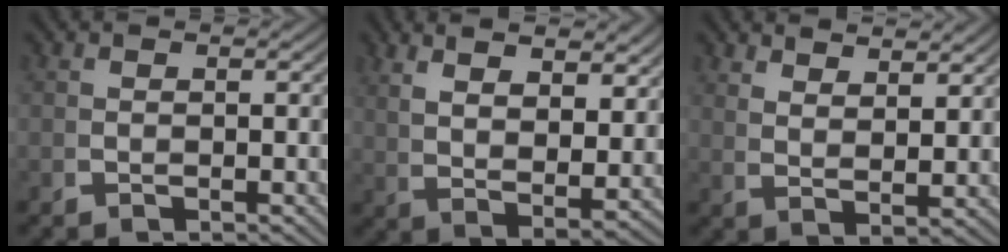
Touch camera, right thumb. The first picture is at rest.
{"total": 6.6, "force": [3.1, 2.8, 5.1], "torque": [-0.085, -0.006, 0.060]}
{"total": 3.3, "force": [3.0, 0.0, 1.4], "torque": [-0.018, 0.002, 0.062]}